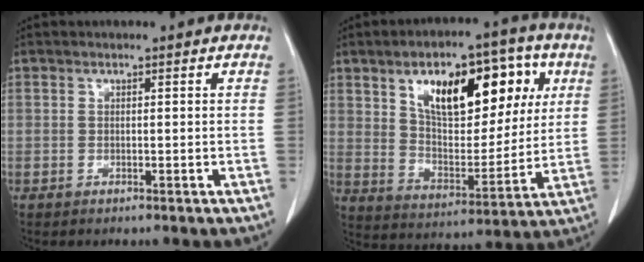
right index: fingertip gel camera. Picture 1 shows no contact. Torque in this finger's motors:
{"motor_torque": [1.18, 0.96, 0.57, 0.18]}